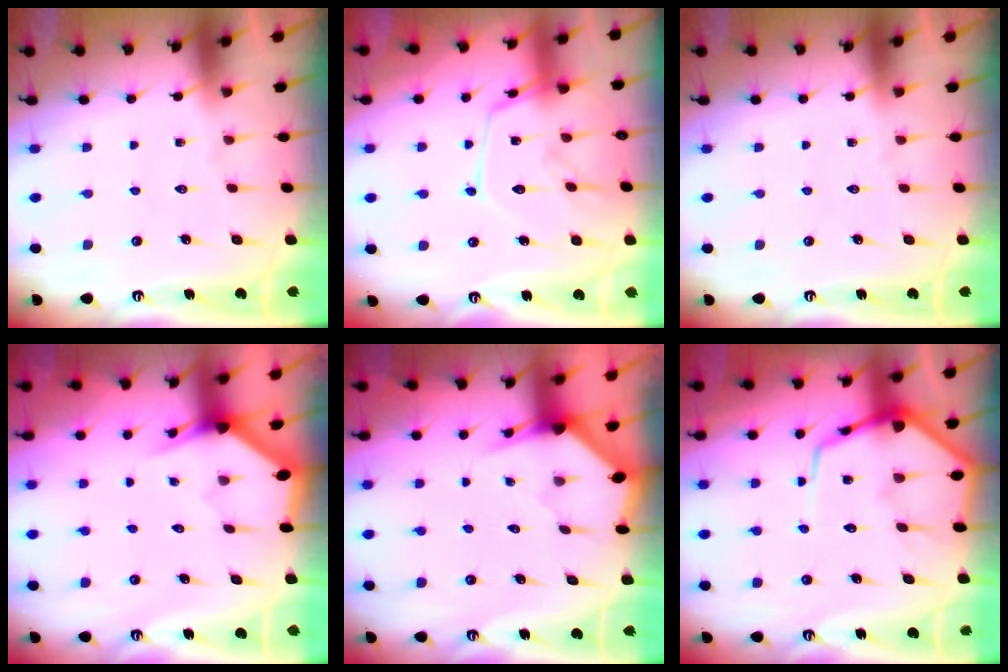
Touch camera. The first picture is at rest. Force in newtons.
{"total": 14.5, "press": 14.5, "slide": 0.9}
{"total": 0.0}
{"total": 3.0, "press": 3.0, "slide": 0.2}
{"total": 3.0, "press": 3.0, "slide": 0.2}
{"total": 10.9, "press": 10.9, "slide": 1.1}